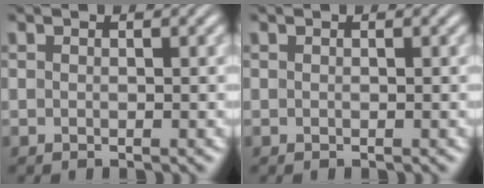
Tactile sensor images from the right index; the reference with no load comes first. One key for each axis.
{"total": 0.0}